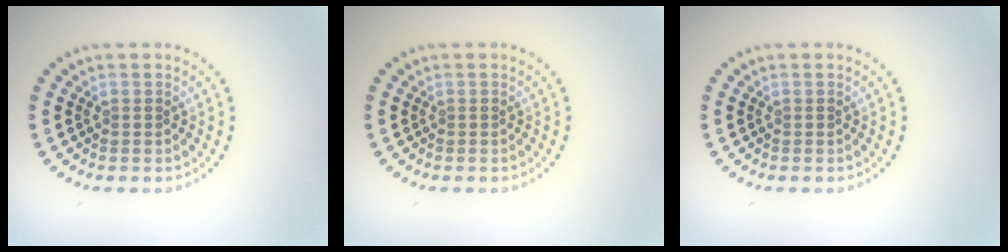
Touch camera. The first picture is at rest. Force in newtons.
{"total": 0.0}
{"total": 0.0}